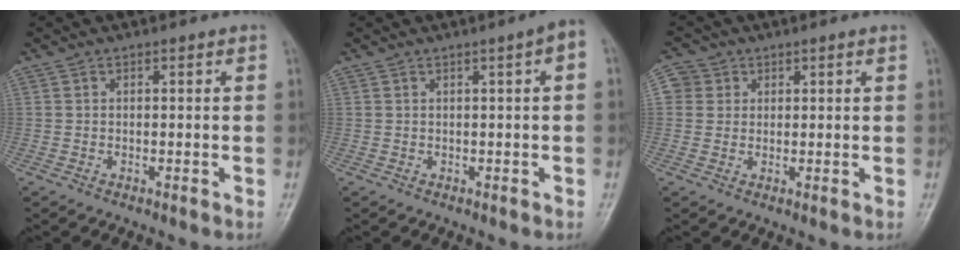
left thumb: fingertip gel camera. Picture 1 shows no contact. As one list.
[{"total": 2.7, "force": [0.5, 0.2, 2.6], "torque": [-0.033, 0.006, 0.004]}, {"total": 3.5, "force": [1.0, 3.3, 0.2], "torque": [0.025, 0.001, 0.010]}]